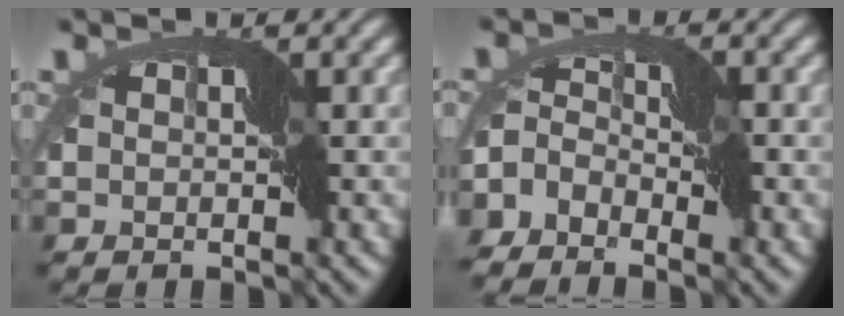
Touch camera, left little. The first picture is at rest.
{"total": 3.3, "force": [-2.2, 1.9, 1.6], "torque": [-0.043, 0.004, -0.056]}